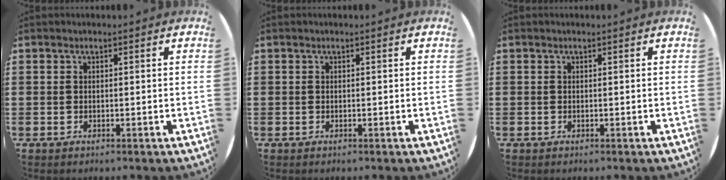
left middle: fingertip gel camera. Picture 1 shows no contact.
{"total": 0.0}
{"total": 0.0}